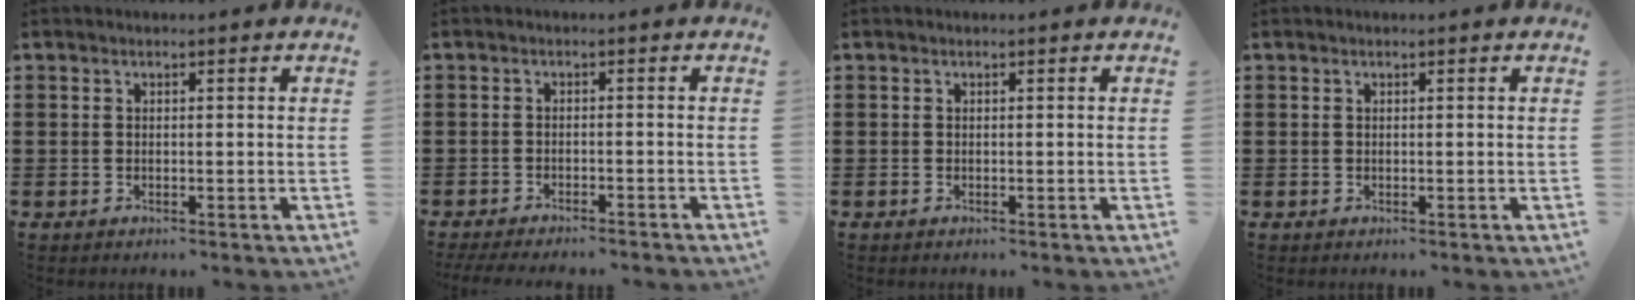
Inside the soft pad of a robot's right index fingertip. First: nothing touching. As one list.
[{"total": 2.2, "force": [-2.1, -0.2, 0.5], "torque": [-0.015, -0.005, -0.044]}, {"total": 0.0}, {"total": 0.0}]